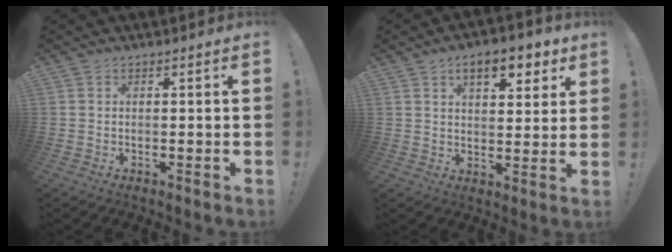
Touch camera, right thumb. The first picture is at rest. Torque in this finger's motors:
{"motor_torque": [-0.50, 1.35, 0.82, 0.37, 0.04]}